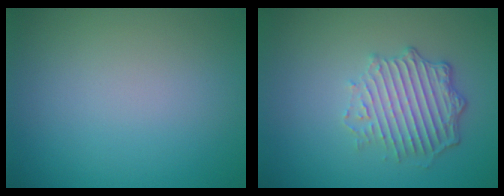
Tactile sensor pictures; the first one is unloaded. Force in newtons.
{"total": 4.1, "press": 3.2, "slide": 2.5}